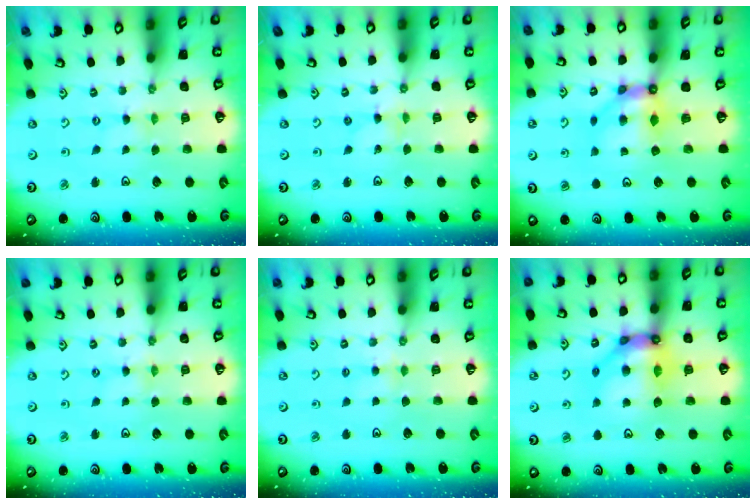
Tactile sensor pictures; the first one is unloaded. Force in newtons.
{"total": 0.8, "press": 0.8, "slide": 0.1}
{"total": 6.4, "press": 6.4, "slide": 0.6}
{"total": 2.1, "press": 2.1, "slide": 0.4}
{"total": 3.9, "press": 3.9, "slide": 0.4}
{"total": 12.4, "press": 12.3, "slide": 1.5}